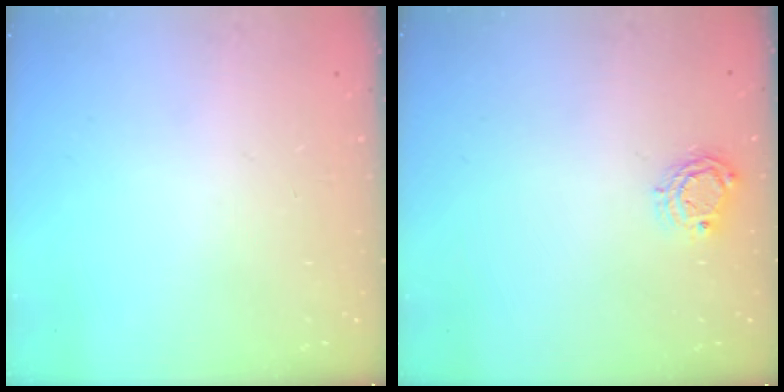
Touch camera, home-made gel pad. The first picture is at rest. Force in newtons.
{"total": 5.4, "press": 5.4, "slide": 0.2}